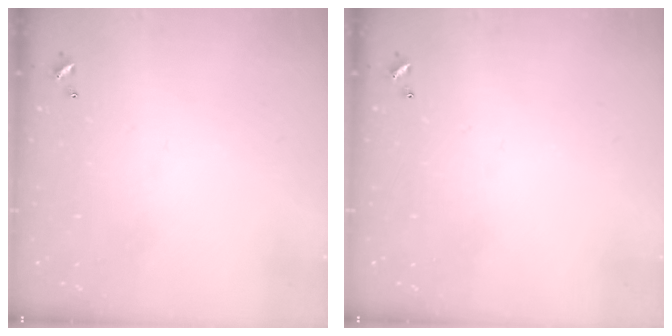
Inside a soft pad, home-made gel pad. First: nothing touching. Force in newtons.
{"total": 0.0}